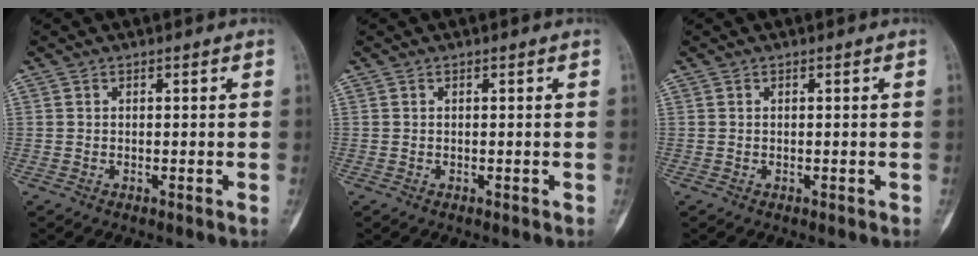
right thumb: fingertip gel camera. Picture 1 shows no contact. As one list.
[{"total": 0.0}, {"total": 0.0}]